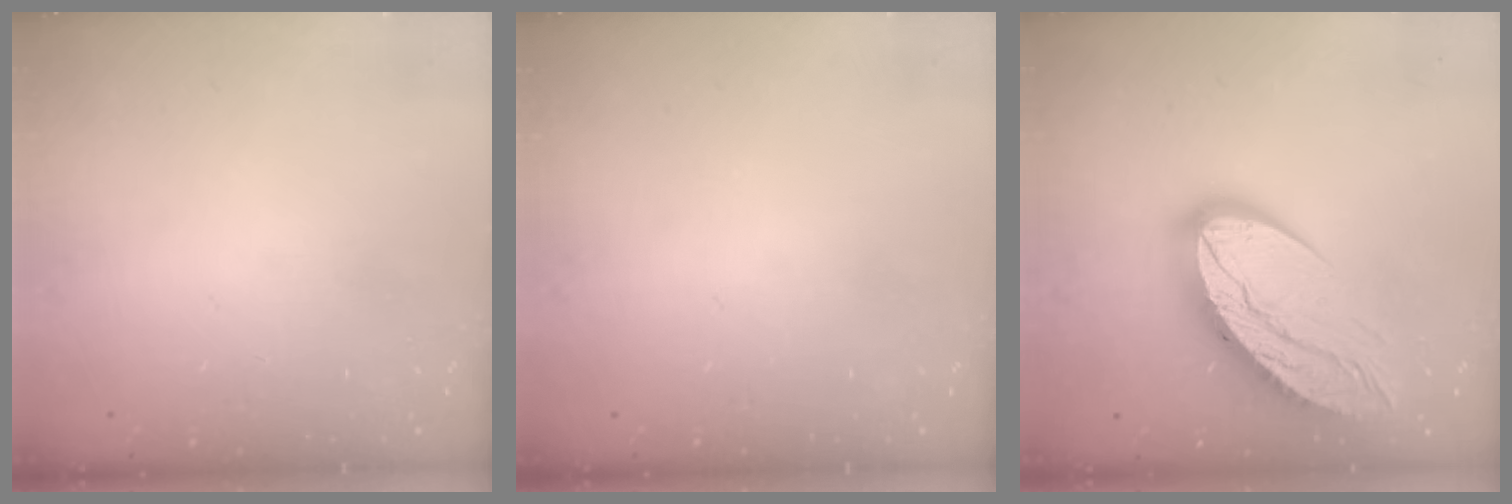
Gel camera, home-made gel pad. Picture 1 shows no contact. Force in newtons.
{"total": 0.0}
{"total": 16.8, "press": 16.7, "slide": 1.5}